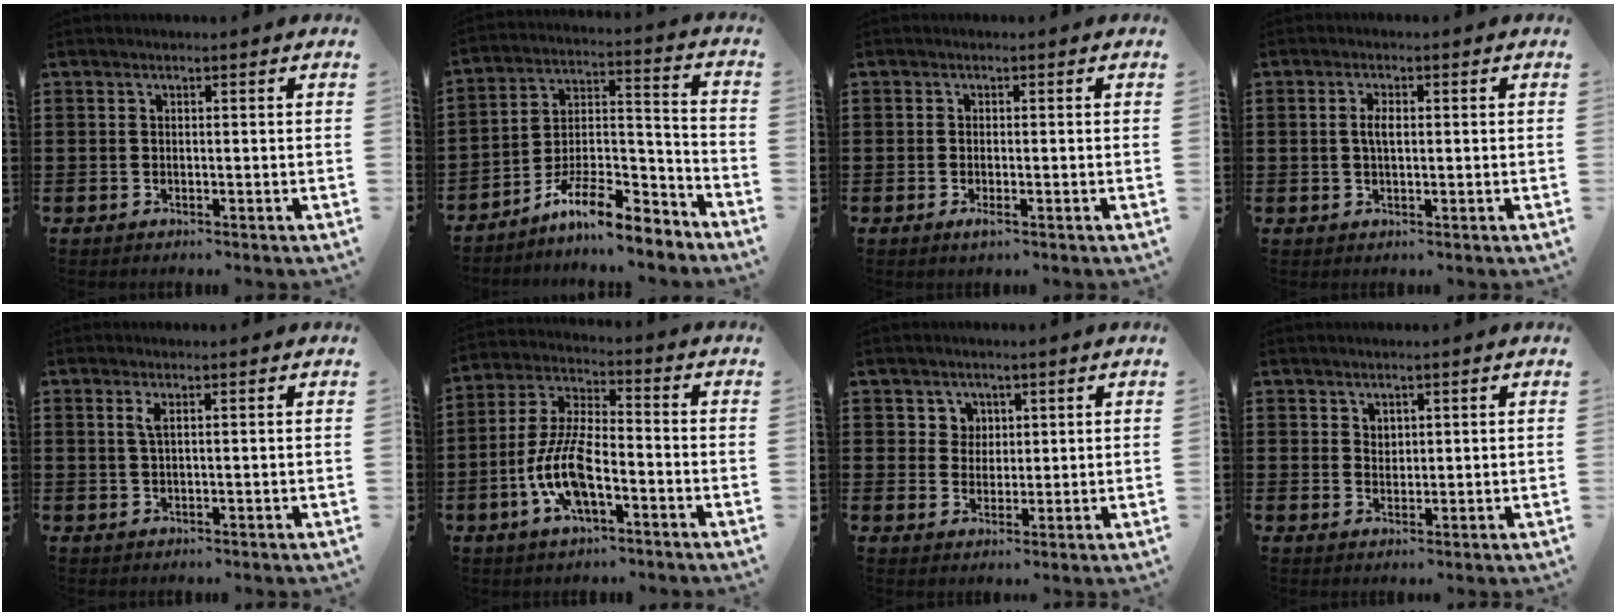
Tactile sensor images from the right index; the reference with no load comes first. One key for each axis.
{"total": 10.4, "fx": -8.8, "fy": 2.1, "fz": 5.2, "tx": -0.082, "ty": 0.022, "tz": -0.167}
{"total": 1.0, "fx": -0.5, "fy": 0.1, "fz": 0.9, "tx": -0.017, "ty": -0.006, "tz": -0.007}
{"total": 2.6, "fx": 0.2, "fy": 1.0, "fz": 2.3, "tx": -0.047, "ty": 0.004, "tz": 0.002}
{"total": 1.5, "fx": 0.5, "fy": 0.3, "fz": 1.4, "tx": -0.030, "ty": 0.002, "tz": 0.008}
{"total": 10.0, "fx": -3.7, "fy": 3.9, "fz": 8.4, "tx": -0.193, "ty": -0.005, "tz": -0.073}
{"total": 3.1, "fx": 1.5, "fy": 2.7, "fz": 0.3, "tx": -0.011, "ty": 0.008, "tz": 0.024}
{"total": 1.8, "fx": 1.4, "fy": 1.0, "fz": 0.2, "tx": -0.006, "ty": 0.004, "tz": 0.028}